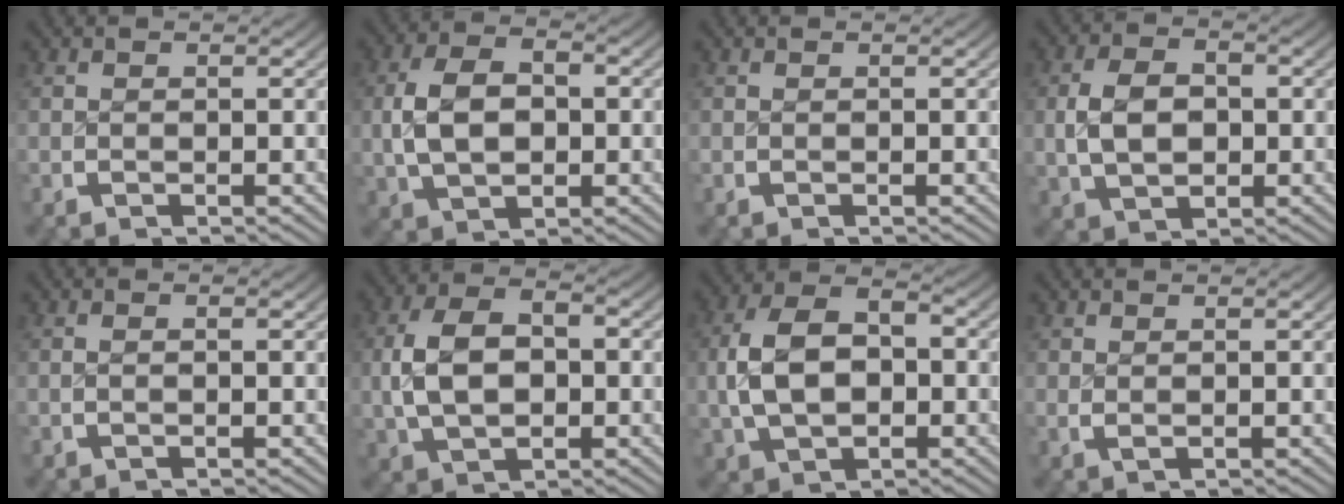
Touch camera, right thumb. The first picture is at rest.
{"total": 7.1, "force": [0.2, 4.8, 5.2], "torque": [-0.106, -0.011, 0.013]}
{"total": 0.0}
{"total": 5.9, "force": [0.1, 4.1, 4.3], "torque": [-0.082, -0.011, 0.012]}
{"total": 0.5, "force": [-0.1, -0.1, 0.5], "torque": [-0.011, 0.000, 0.000]}
{"total": 8.0, "force": [0.1, 5.4, 5.9], "torque": [-0.124, -0.014, 0.013]}
{"total": 8.9, "force": [-0.1, 6.1, 6.4], "torque": [-0.133, -0.014, 0.009]}
{"total": 0.7, "force": [0.5, 0.2, 0.5], "torque": [-0.012, -0.003, 0.014]}